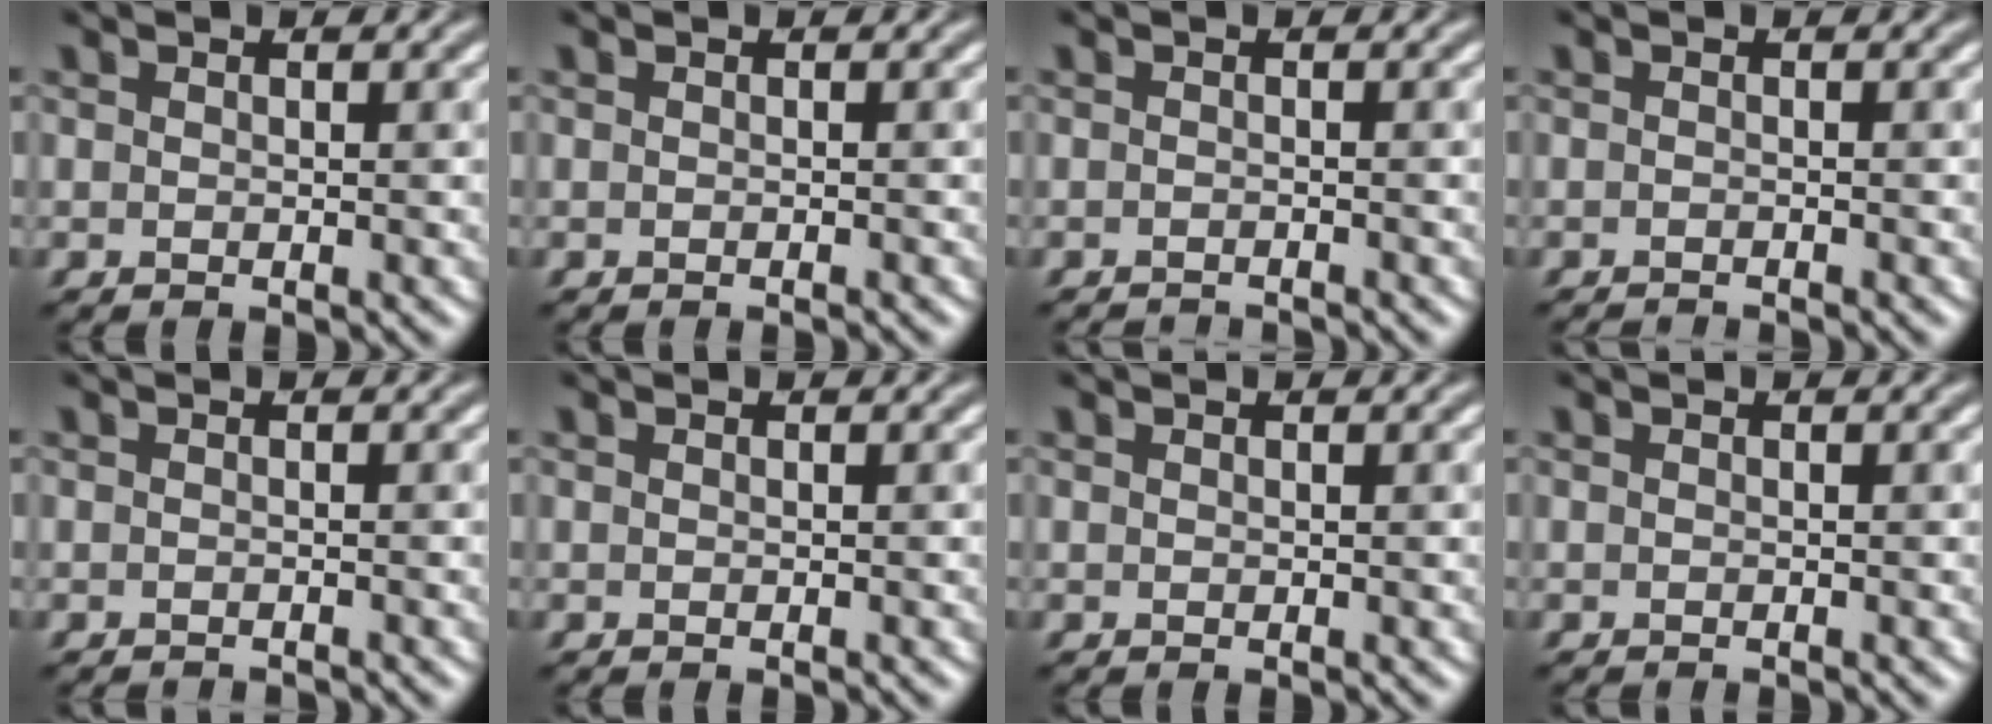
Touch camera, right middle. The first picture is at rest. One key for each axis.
{"total": 0.6, "fx": -0.6, "fy": 0.1, "fz": 0.2, "tx": 0.001, "ty": 0.001, "tz": -0.010}
{"total": 2.2, "fx": -2.1, "fy": 0.2, "fz": 0.5, "tx": 0.002, "ty": -0.009, "tz": -0.031}
{"total": 1.8, "fx": -1.7, "fy": 0.3, "fz": 0.6, "tx": 0.002, "ty": -0.007, "tz": -0.027}
{"total": 1.4, "fx": -1.3, "fy": 0.2, "fz": 0.3, "tx": 0.006, "ty": -0.005, "tz": -0.021}
{"total": 0.0}
{"total": 0.0}
{"total": 0.6, "fx": -0.6, "fy": 0.1, "fz": 0.1, "tx": 0.003, "ty": -0.003, "tz": -0.010}